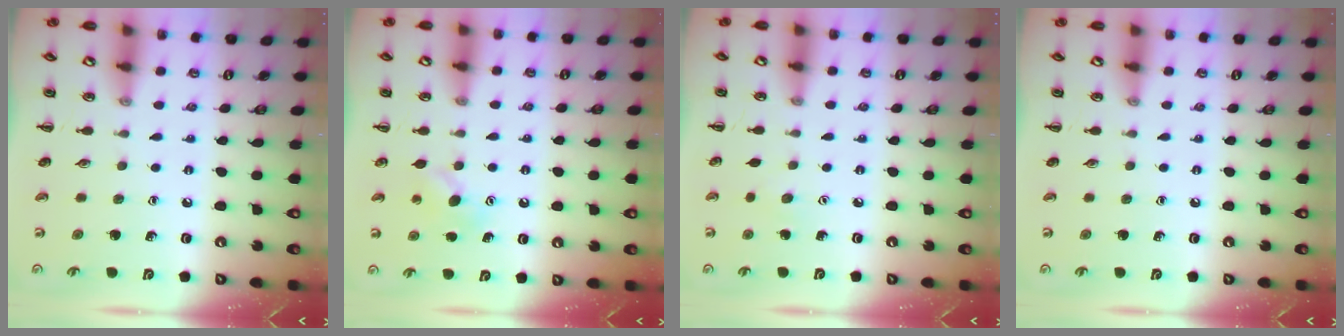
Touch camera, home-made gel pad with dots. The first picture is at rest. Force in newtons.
{"total": 5.1, "press": 4.9, "slide": 1.4}
{"total": 3.2, "press": 3.1, "slide": 0.7}
{"total": 0.0}